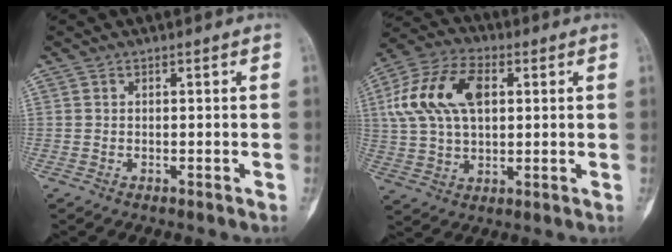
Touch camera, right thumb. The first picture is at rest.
{"total": 15.3, "force": [3.6, 9.3, 11.6], "torque": [-0.223, 0.015, 0.063]}